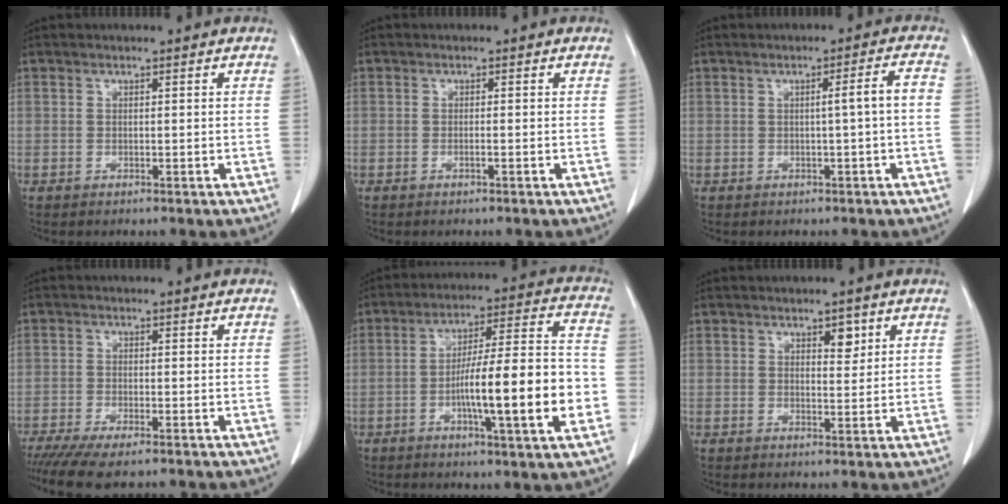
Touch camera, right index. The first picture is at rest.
{"total": 0.7, "force": [-0.3, 0.0, 0.6], "torque": [-0.013, 0.001, -0.004]}
{"total": 3.0, "force": [-0.4, -0.6, 2.9], "torque": [-0.040, 0.004, -0.004]}
{"total": 8.8, "force": [-7.1, 1.5, 5.0], "torque": [-0.075, -0.017, -0.111]}
{"total": 16.9, "force": [-4.1, 1.1, 16.3], "torque": [-0.260, 0.009, -0.064]}
{"total": 2.5, "force": [1.3, 1.1, 1.7], "torque": [-0.022, -0.004, 0.021]}